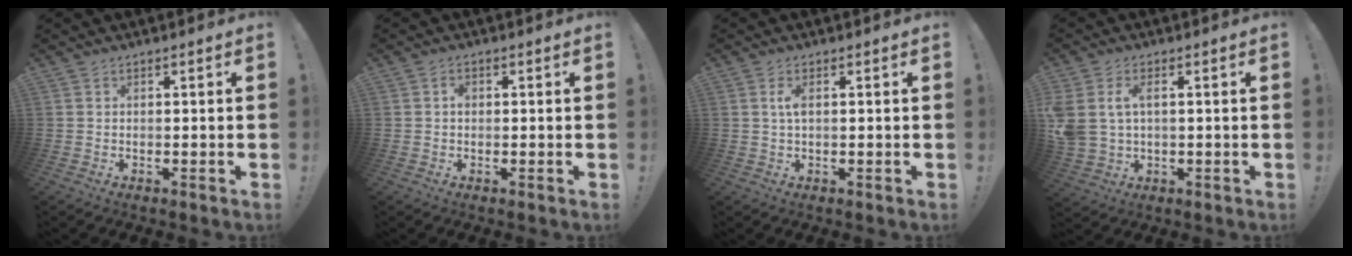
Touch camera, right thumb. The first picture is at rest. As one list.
[{"total": 1.6, "force": [-0.1, 1.2, 0.9], "torque": [-0.019, 0.007, -0.003]}, {"total": 2.6, "force": [0.4, 0.9, 2.4], "torque": [-0.041, 0.002, 0.002]}, {"total": 7.4, "force": [2.0, 5.1, 4.9], "torque": [-0.098, -0.002, 0.040]}]